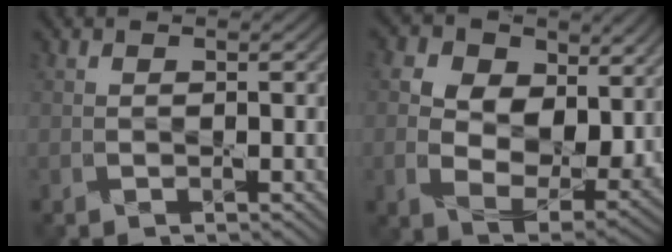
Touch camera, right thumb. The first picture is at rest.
{"total": 12.1, "force": [3.3, 8.6, 7.9], "torque": [-0.182, -0.013, 0.054]}